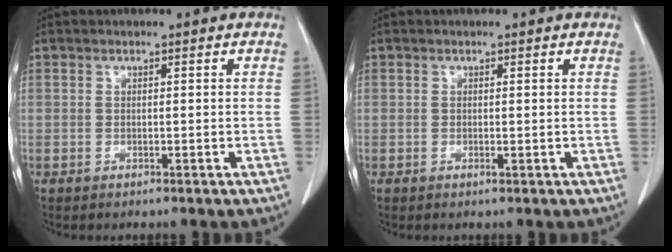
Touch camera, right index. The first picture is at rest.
{"total": 0.5, "force": [-0.1, 0.0, 0.5], "torque": [-0.011, -0.002, 0.000]}